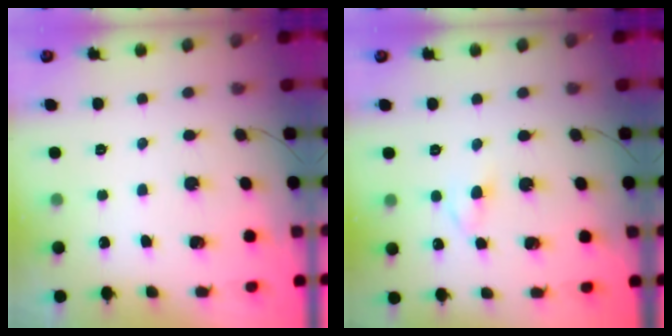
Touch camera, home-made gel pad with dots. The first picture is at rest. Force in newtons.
{"total": 3.0, "press": 2.7, "slide": 1.2}